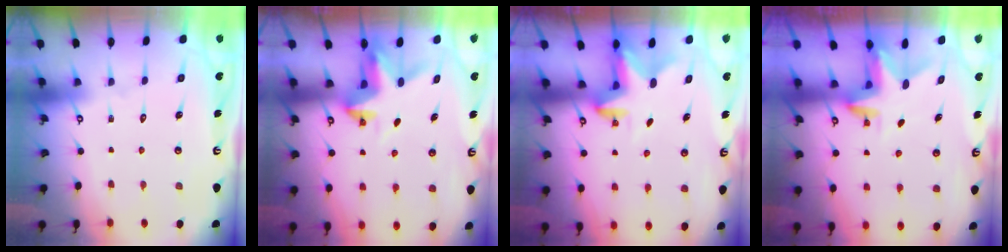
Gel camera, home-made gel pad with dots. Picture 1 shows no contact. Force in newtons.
{"total": 3.5, "press": 3.5, "slide": 0.2}
{"total": 2.7, "press": 2.6, "slide": 0.5}
{"total": 3.1, "press": 3.1, "slide": 0.2}